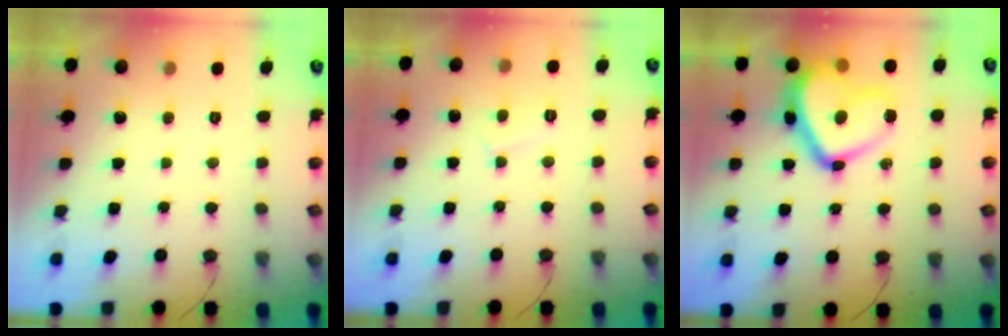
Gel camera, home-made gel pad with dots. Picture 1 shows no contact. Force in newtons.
{"total": 3.7, "press": 3.7, "slide": 0.4}
{"total": 17.6, "press": 17.6, "slide": 1.3}